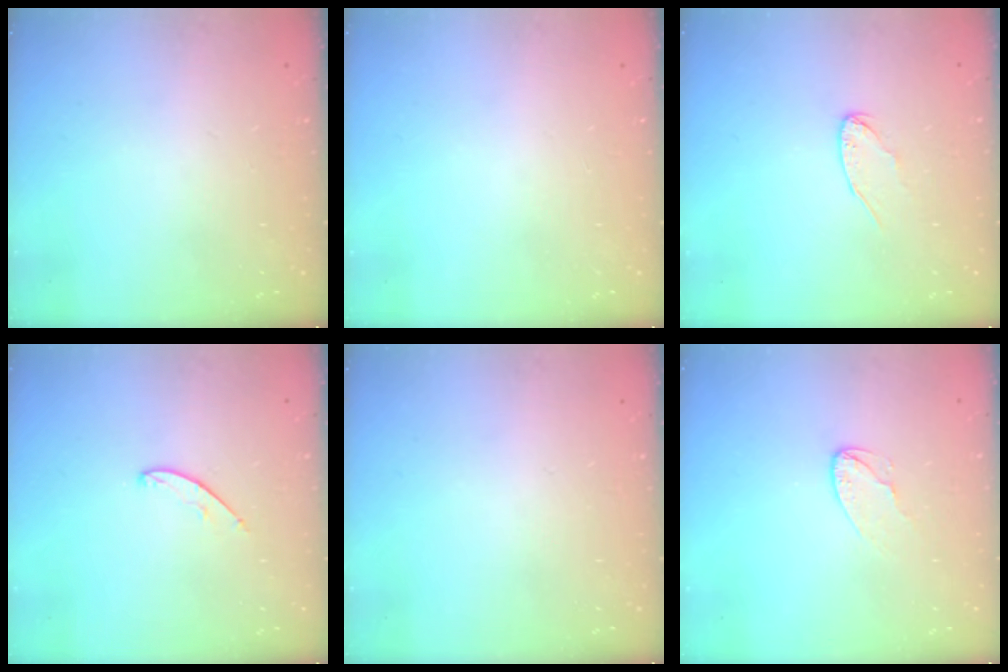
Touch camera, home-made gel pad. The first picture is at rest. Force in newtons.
{"total": 0.0}
{"total": 4.8, "press": 4.8, "slide": 0.3}
{"total": 5.9, "press": 5.9, "slide": 0.6}
{"total": 0.0}
{"total": 4.9, "press": 4.9, "slide": 0.4}